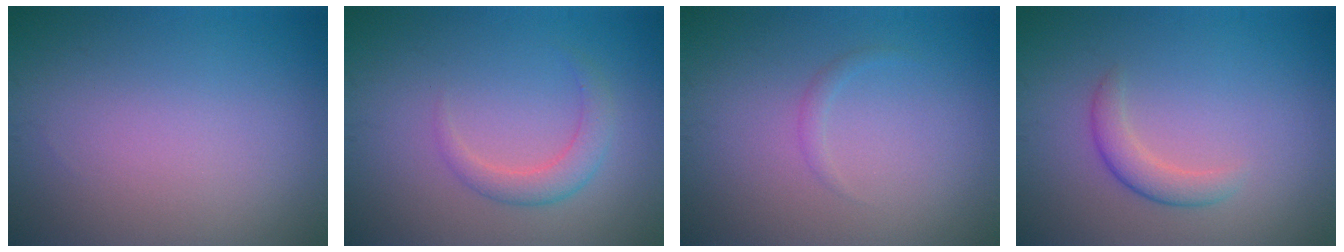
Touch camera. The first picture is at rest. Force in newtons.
{"total": 2.2, "press": 2.2, "slide": 0.2}
{"total": 0.7, "press": 0.7, "slide": 0.1}
{"total": 2.1, "press": 2.1, "slide": 0.0}